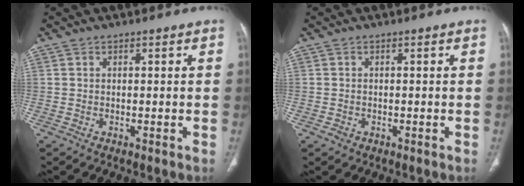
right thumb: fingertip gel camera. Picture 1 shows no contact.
{"total": 1.0, "force": [-0.4, 0.9, 0.4], "torque": [-0.006, 0.005, -0.005]}